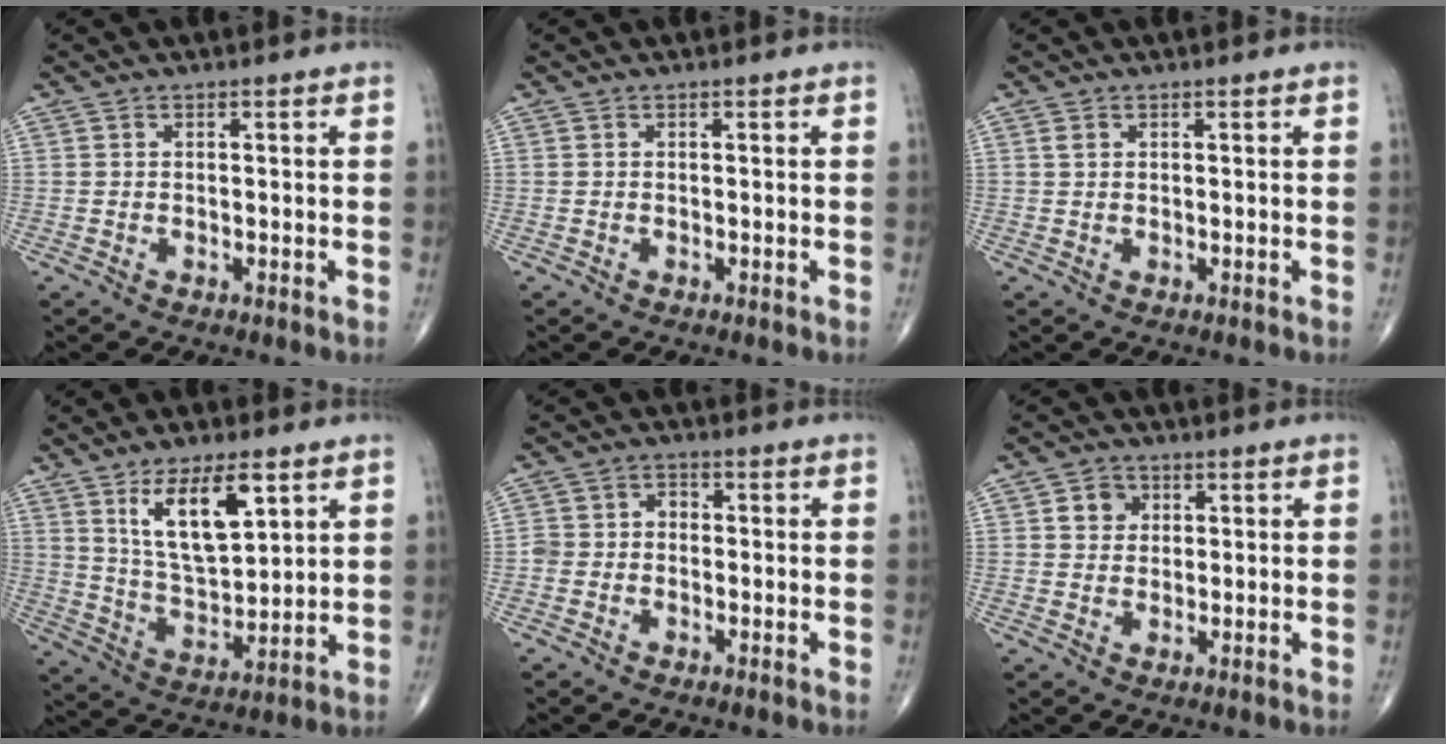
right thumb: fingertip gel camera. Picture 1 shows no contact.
{"total": 0.0}
{"total": 0.9, "force": [0.4, 0.6, 0.5], "torque": [-0.009, 0.003, 0.009]}
{"total": 13.1, "force": [6.3, 5.1, 10.2], "torque": [-0.160, -0.038, 0.126]}
{"total": 3.7, "force": [-0.8, 3.2, 1.6], "torque": [-0.014, 0.020, -0.021]}
{"total": 3.8, "force": [1.1, 3.4, 1.5], "torque": [-0.003, -0.001, 0.014]}